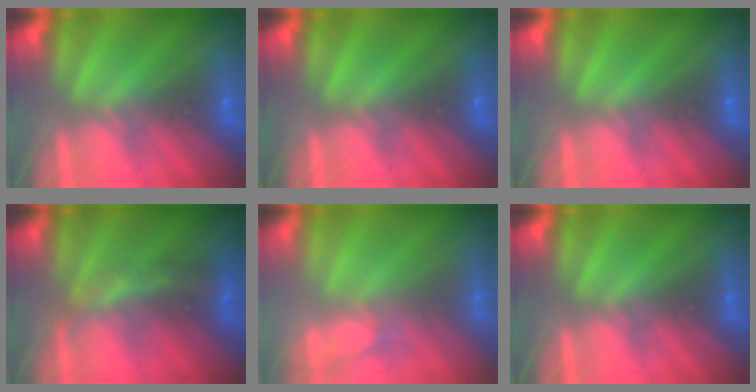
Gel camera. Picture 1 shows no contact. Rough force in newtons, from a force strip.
{"total": 0.0}
{"total": 0.0}
{"total": 2.0}
{"total": 2.9}
{"total": 0.0}